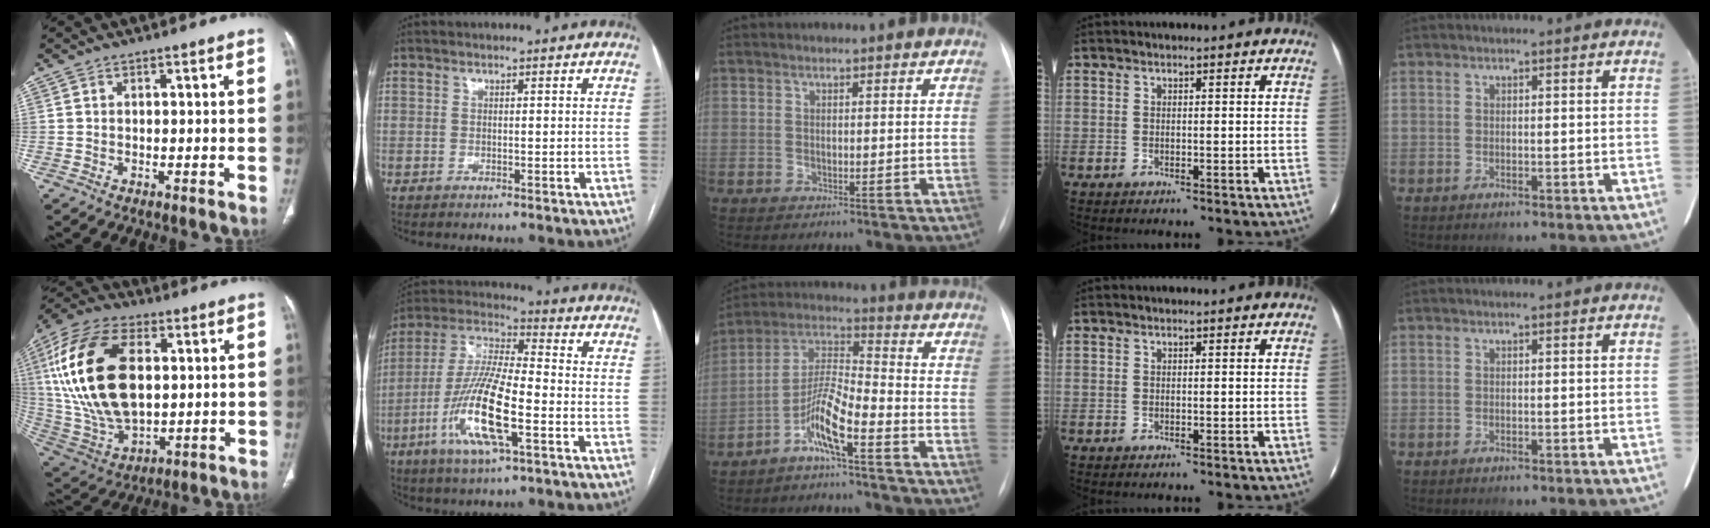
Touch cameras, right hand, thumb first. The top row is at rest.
{"thumb": {"total": 25.0, "force": [4.4, 14.1, 20.1], "torque": [-0.404, -0.009, 0.086]}, "index": {"total": 15.4, "force": [-5.2, 2.5, 14.3], "torque": [-0.298, -0.010, -0.097]}, "middle": {"total": 7.5, "force": [-4.4, 0.6, 6.1], "torque": [-0.135, 0.012, -0.088]}}